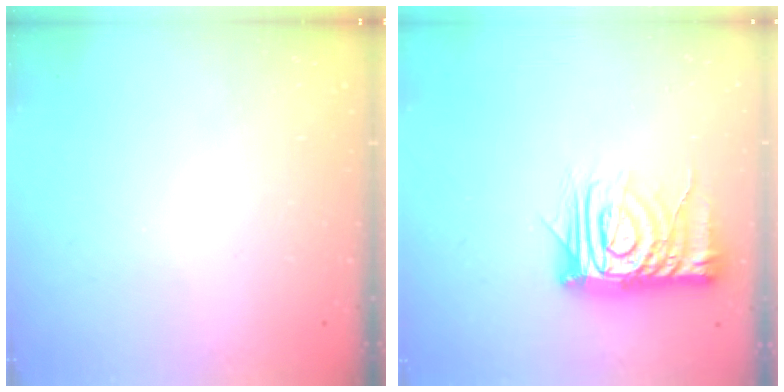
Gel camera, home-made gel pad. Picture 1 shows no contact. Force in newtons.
{"total": 13.2, "press": 13.1, "slide": 1.6}